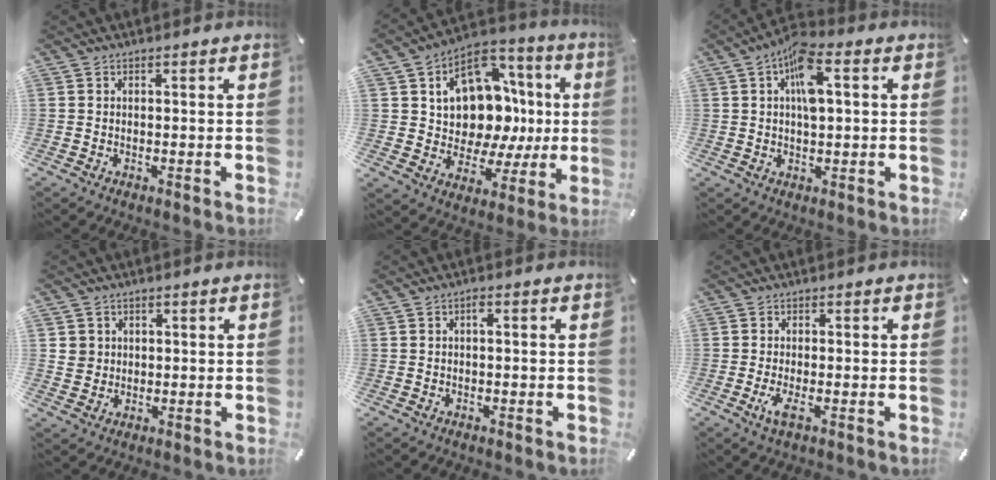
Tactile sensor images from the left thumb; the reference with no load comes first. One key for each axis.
{"total": 14.8, "fx": 3.3, "fy": 11.9, "fz": 8.2, "tx": -0.110, "ty": -0.042, "tz": 0.064}
{"total": 9.2, "fx": 2.7, "fy": 4.0, "fz": 7.8, "tx": -0.138, "ty": 0.007, "tz": 0.045}
{"total": 4.0, "fx": 1.2, "fy": 3.9, "fz": 0.0, "tx": -0.004, "ty": 0.004, "tz": 0.023}
{"total": 1.2, "fx": 0.1, "fy": 0.4, "fz": 1.1, "tx": -0.023, "ty": 0.004, "tz": 0.000}
{"total": 3.2, "fx": -0.7, "fy": 1.0, "fz": 3.0, "tx": -0.071, "ty": -0.010, "tz": -0.017}